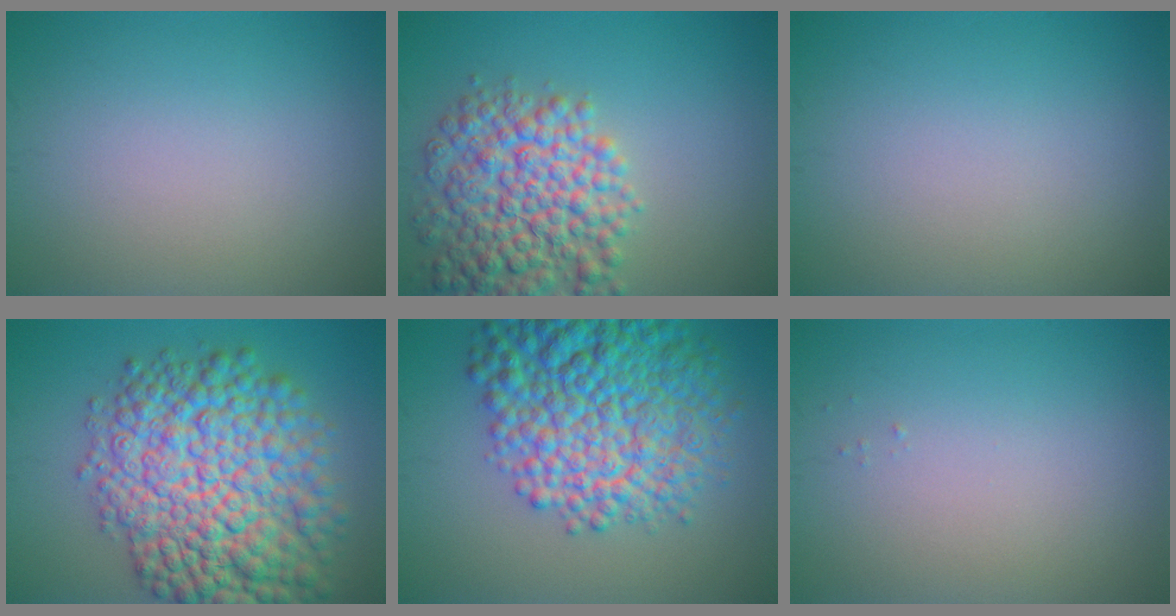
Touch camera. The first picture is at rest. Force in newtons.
{"total": 8.4, "press": 8.4, "slide": 0.3}
{"total": 0.0}
{"total": 13.6, "press": 13.6, "slide": 0.3}
{"total": 11.8, "press": 11.8, "slide": 0.5}
{"total": 0.0}